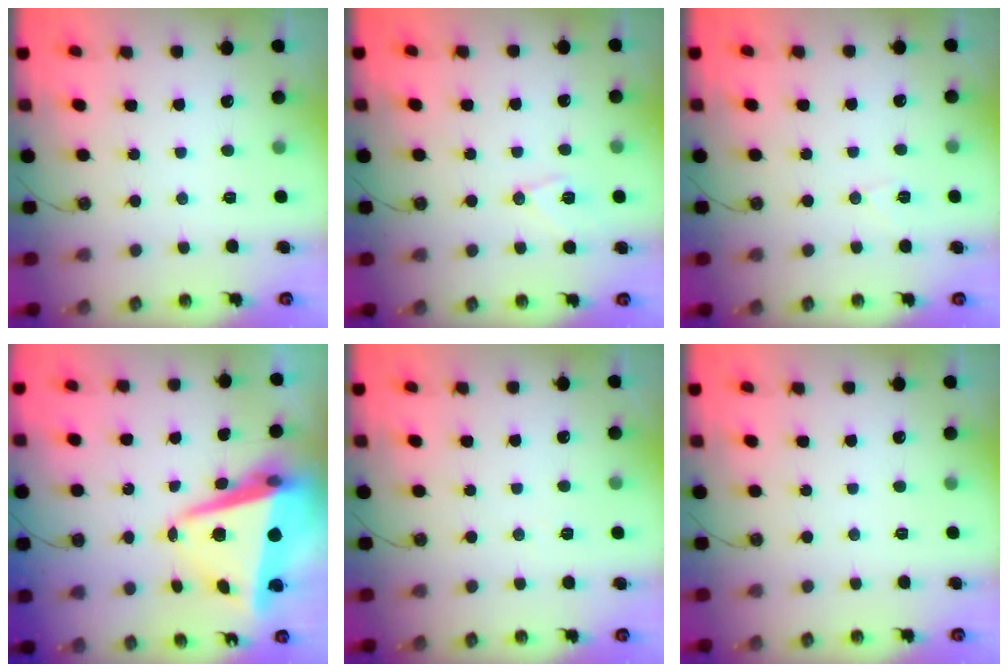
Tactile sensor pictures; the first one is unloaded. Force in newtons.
{"total": 8.3, "press": 8.2, "slide": 1.1}
{"total": 5.8, "press": 5.6, "slide": 1.6}
{"total": 11.6, "press": 11.3, "slide": 2.4}
{"total": 4.8, "press": 2.1, "slide": 4.4}
{"total": 0.0}